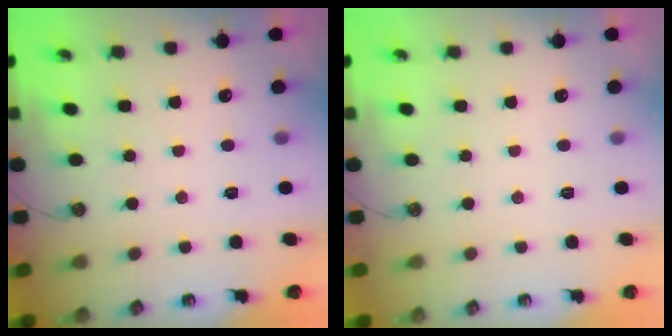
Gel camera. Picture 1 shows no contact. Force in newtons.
{"total": 0.0}